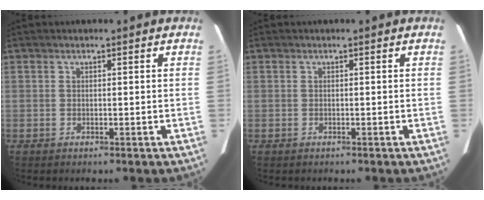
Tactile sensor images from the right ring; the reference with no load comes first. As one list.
[{"total": 0.0}]